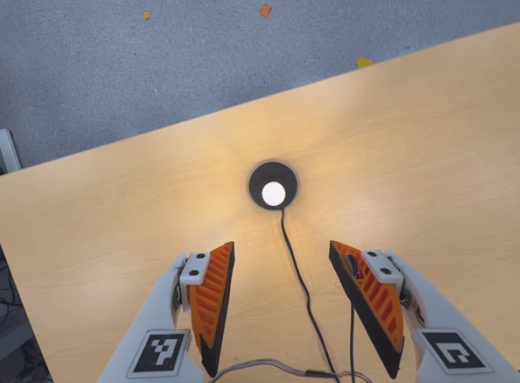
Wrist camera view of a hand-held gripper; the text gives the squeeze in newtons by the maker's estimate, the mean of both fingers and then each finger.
{"total": 0.0}